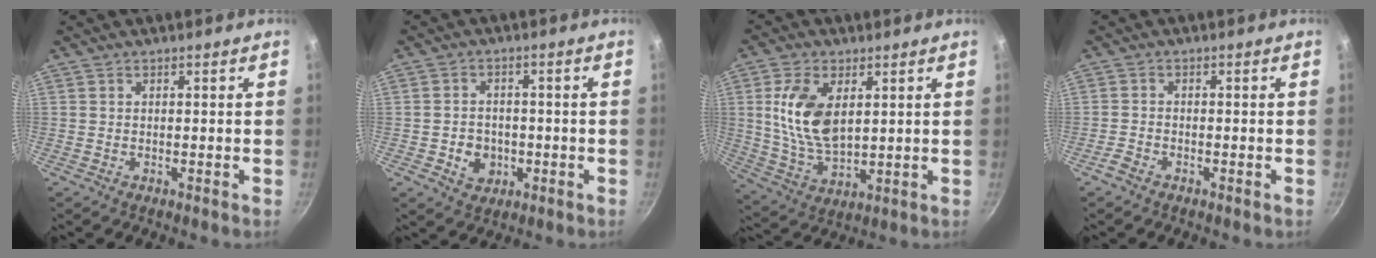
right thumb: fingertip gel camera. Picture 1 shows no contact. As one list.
[{"total": 5.7, "force": [-1.5, 4.8, 2.8], "torque": [-0.027, 0.015, -0.019]}, {"total": 12.8, "force": [3.2, 7.2, 10.1], "torque": [-0.188, -0.021, 0.070]}, {"total": 1.9, "force": [-1.6, 0.7, 0.8], "torque": [-0.030, 0.011, -0.035]}]